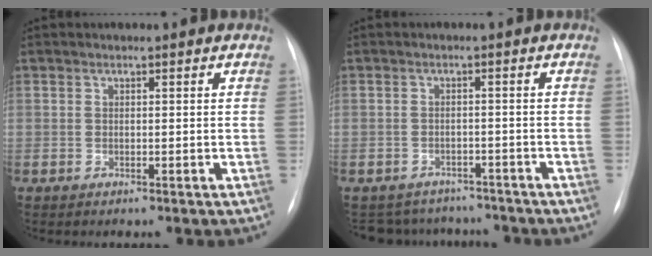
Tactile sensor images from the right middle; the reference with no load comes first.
{"total": 8.5, "force": [-7.8, 3.4, 0.7], "torque": [-0.011, 0.017, -0.094]}